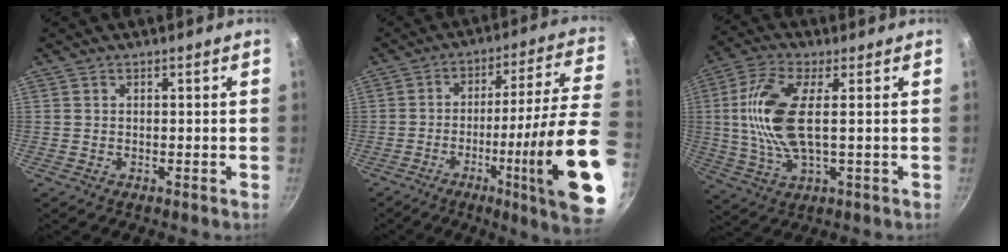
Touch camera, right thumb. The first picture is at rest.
{"total": 23.8, "force": [-7.0, 2.8, 22.5], "torque": [-0.302, 0.023, -0.103]}
{"total": 13.1, "force": [1.3, 4.8, 12.1], "torque": [-0.264, 0.002, 0.023]}